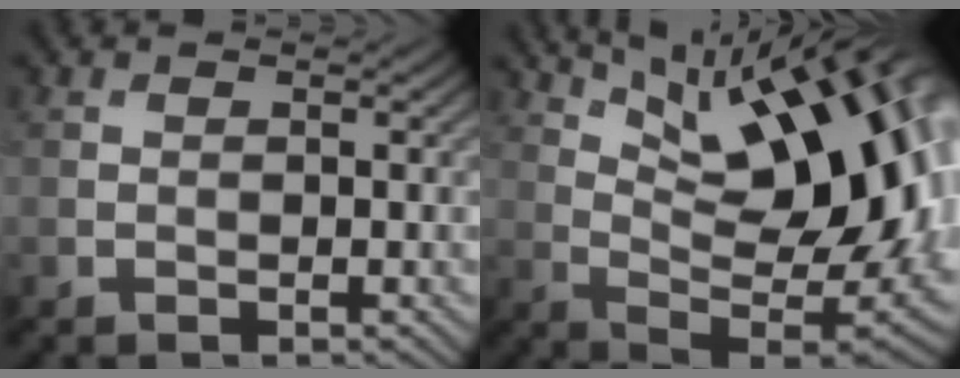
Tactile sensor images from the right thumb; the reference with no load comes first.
{"total": 16.4, "force": [6.7, 6.1, 13.7], "torque": [-0.196, 0.021, 0.112]}